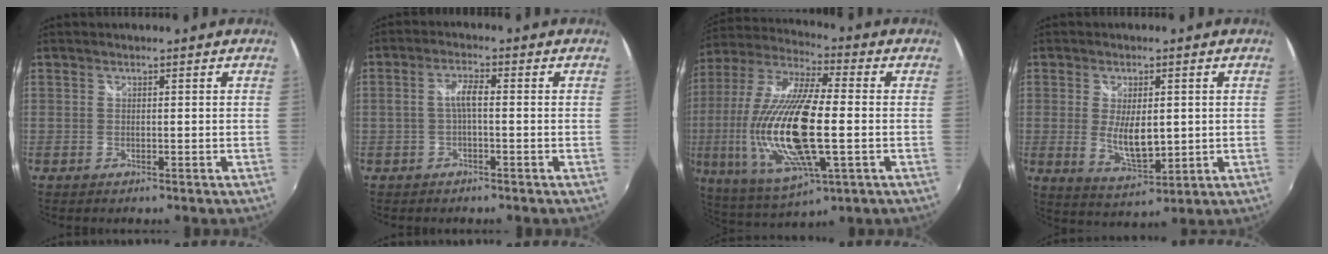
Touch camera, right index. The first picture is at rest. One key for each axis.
{"total": 3.2, "fx": -0.3, "fy": 0.7, "fz": 3.1, "tx": -0.060, "ty": 0.007, "tz": -0.004}
{"total": 24.5, "fx": -3.2, "fy": 7.9, "fz": 23.0, "tx": -0.460, "ty": -0.033, "tz": -0.057}
{"total": 8.2, "fx": 0.0, "fy": 3.7, "fz": 7.4, "tx": -0.135, "ty": -0.015, "tz": 0.009}